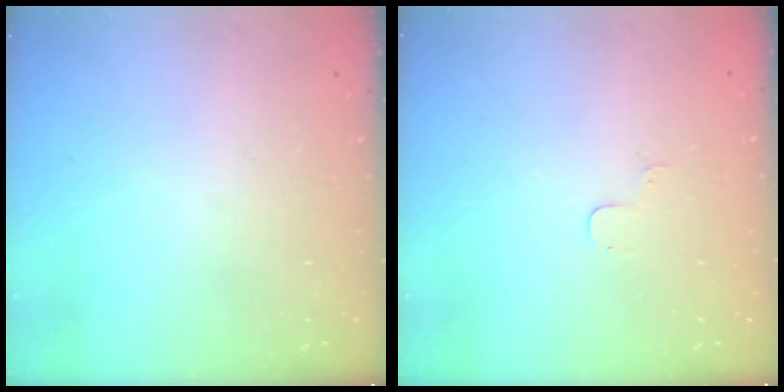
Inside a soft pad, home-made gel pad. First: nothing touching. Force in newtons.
{"total": 3.2, "press": 3.2, "slide": 0.4}